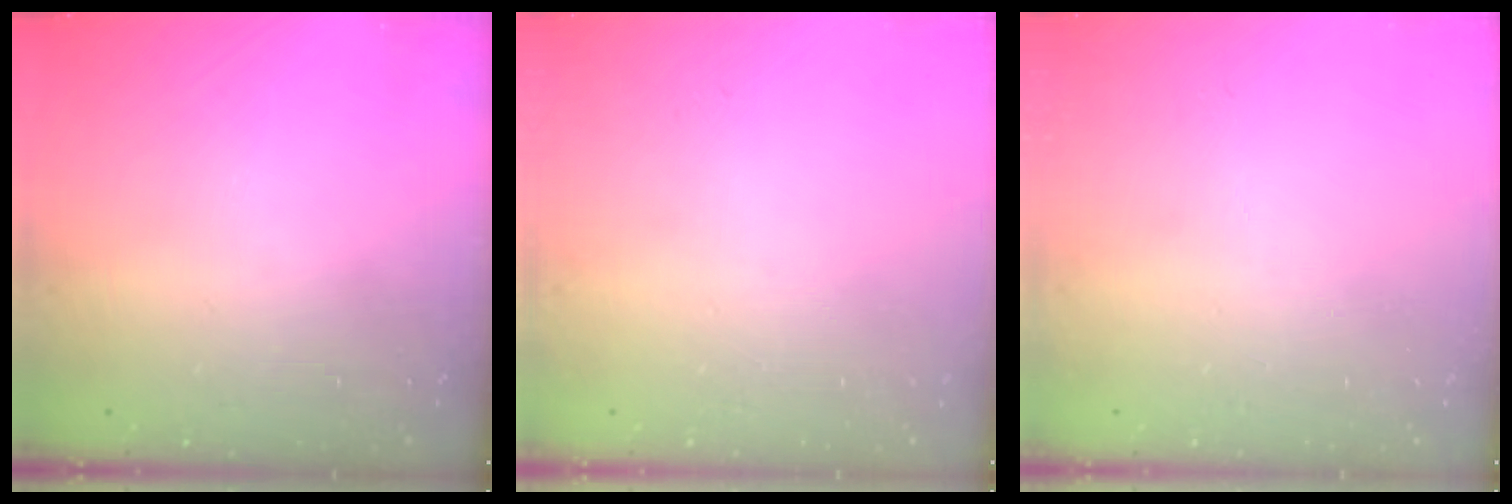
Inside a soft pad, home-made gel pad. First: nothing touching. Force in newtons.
{"total": 0.0}
{"total": 0.0}